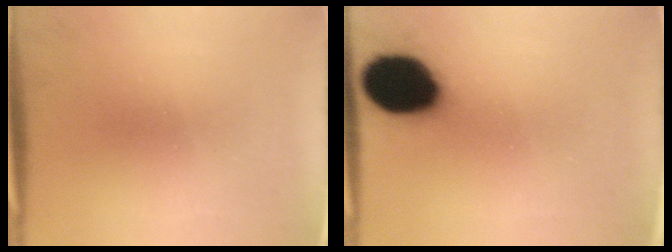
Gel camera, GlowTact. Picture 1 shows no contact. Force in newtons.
{"total": 18.6}